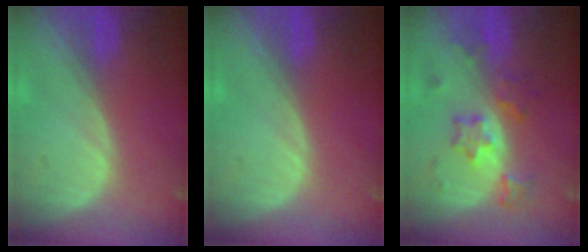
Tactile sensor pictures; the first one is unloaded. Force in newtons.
{"total": 0.0}
{"total": 5.9, "press": 5.9, "slide": 0.8}